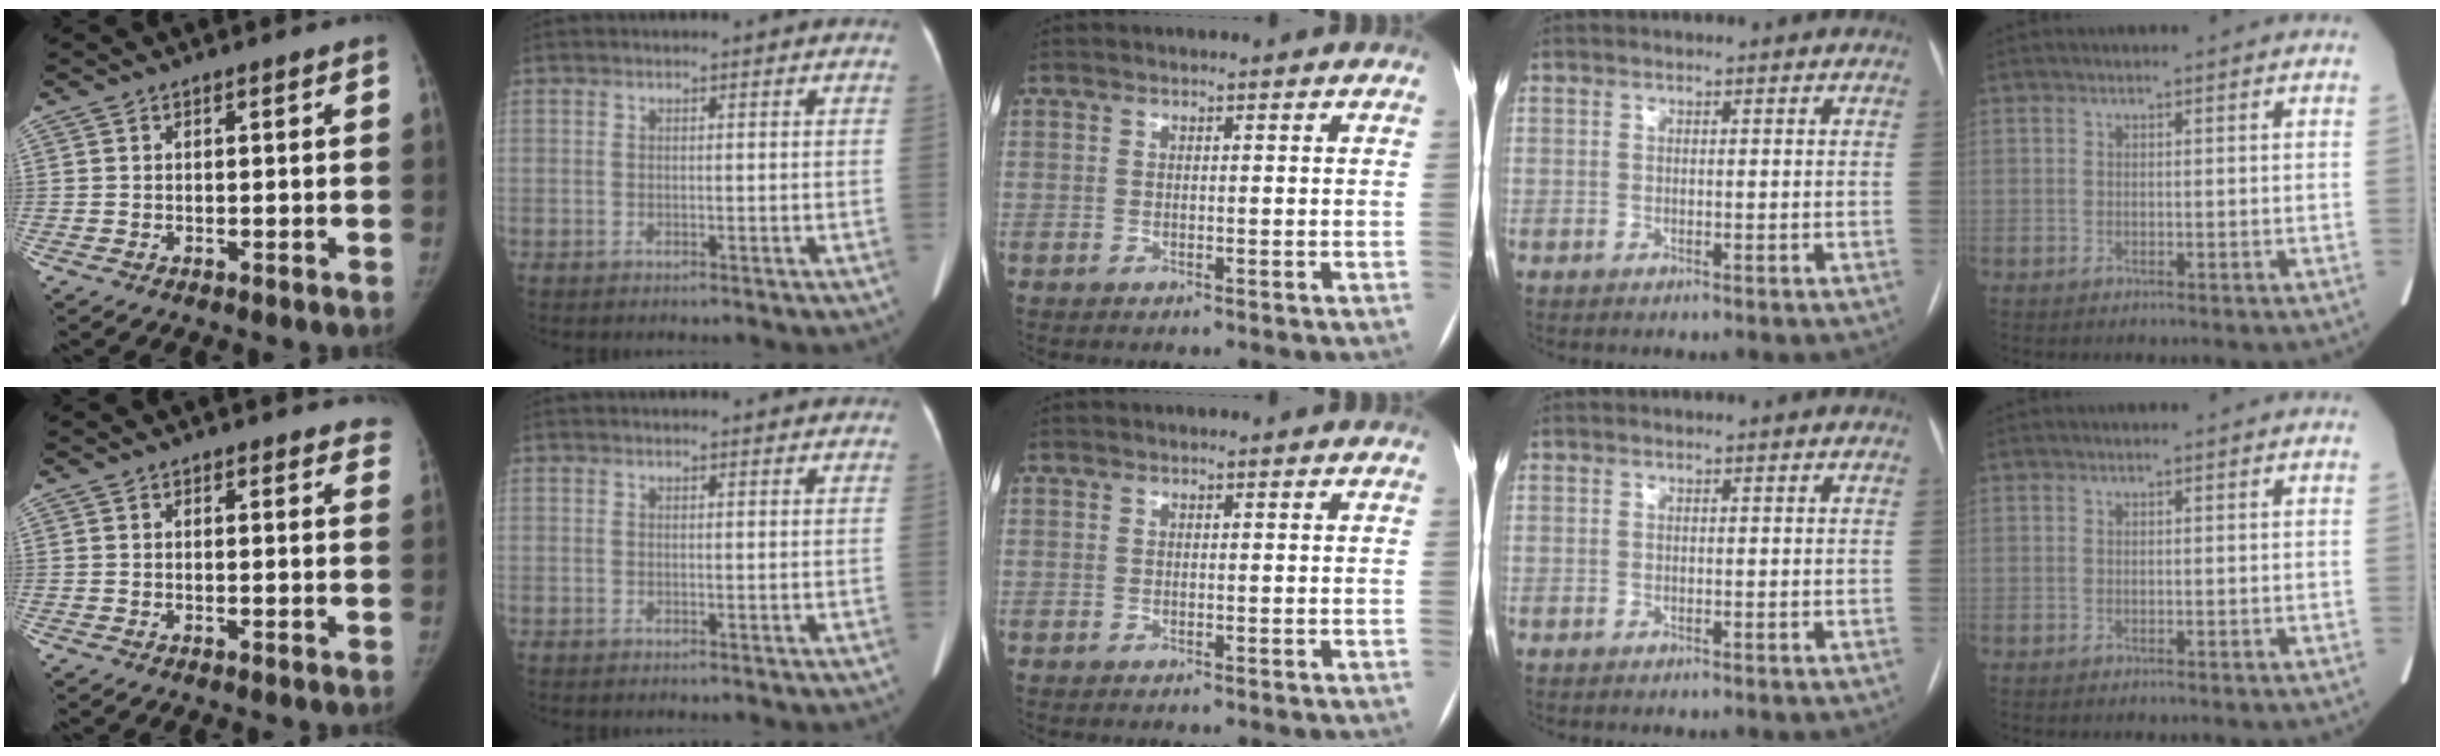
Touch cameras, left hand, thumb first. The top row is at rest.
{"thumb": {"total": 5.2, "force": [4.6, 2.2, 1.2], "torque": [0.034, -0.015, 0.036]}, "index": {"total": 3.3, "force": [3.1, 0.6, 0.9], "torque": [-0.009, -0.008, 0.025]}}